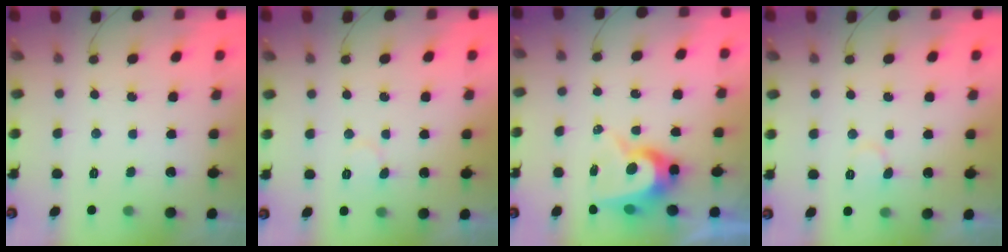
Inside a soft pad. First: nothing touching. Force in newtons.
{"total": 5.3, "press": 5.3, "slide": 0.6}
{"total": 9.9, "press": 9.9, "slide": 0.7}
{"total": 6.4, "press": 6.4, "slide": 0.4}